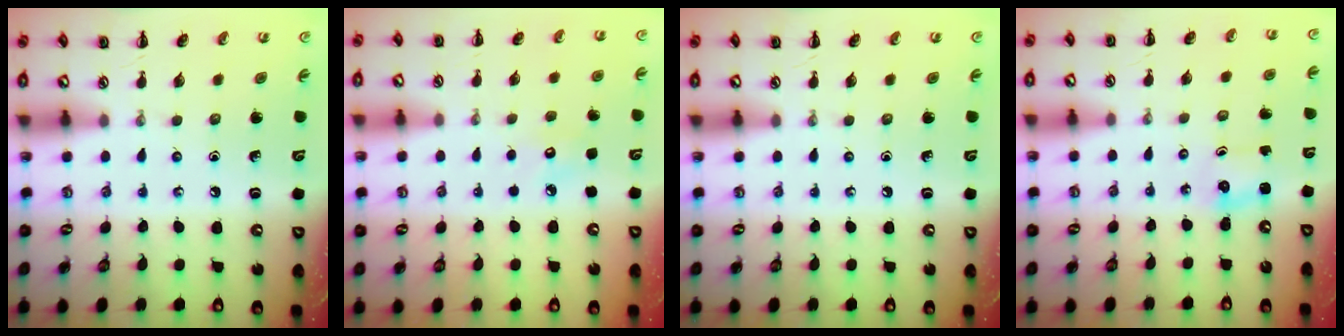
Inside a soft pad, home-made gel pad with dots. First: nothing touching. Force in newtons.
{"total": 5.0, "press": 4.8, "slide": 1.2}
{"total": 0.0}
{"total": 0.9, "press": 0.9, "slide": 0.3}